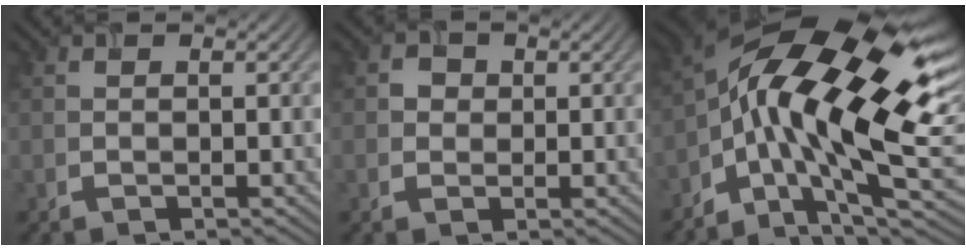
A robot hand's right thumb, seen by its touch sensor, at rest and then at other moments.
{"total": 1.7, "force": [0.3, 1.6, 0.5], "torque": [-0.006, 0.001, 0.002]}
{"total": 18.6, "force": [-1.2, 7.7, 16.9], "torque": [-0.306, 0.001, -0.037]}